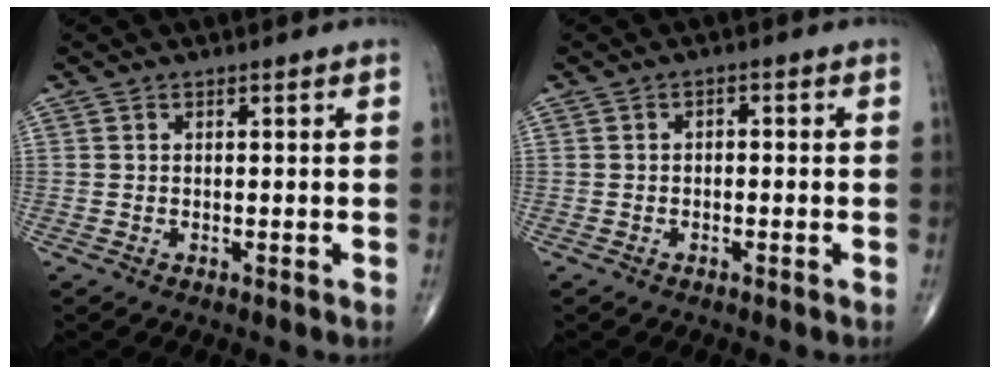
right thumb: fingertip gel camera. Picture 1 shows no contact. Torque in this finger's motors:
{"motor_torque": [-0.26, -0.44, -0.08, -0.08, 0.02]}